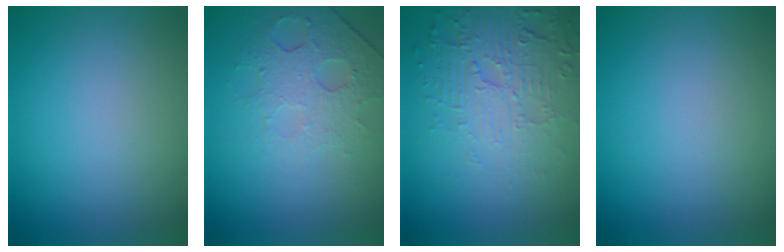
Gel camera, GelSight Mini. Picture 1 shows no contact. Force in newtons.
{"total": 4.6, "press": 3.0, "slide": 3.4}
{"total": 5.8, "press": 3.7, "slide": 4.4}
{"total": 0.0}